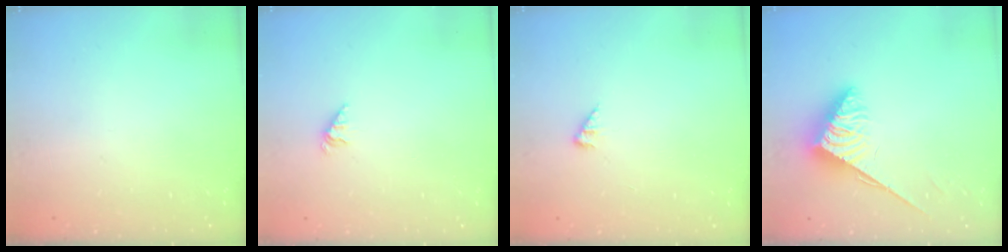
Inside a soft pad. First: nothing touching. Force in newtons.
{"total": 1.9, "press": 1.9, "slide": 0.4}
{"total": 2.7, "press": 2.7, "slide": 0.4}
{"total": 4.0, "press": 3.9, "slide": 0.6}